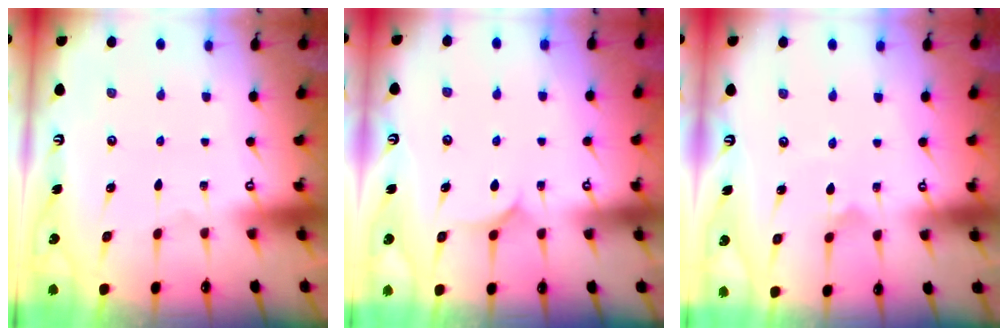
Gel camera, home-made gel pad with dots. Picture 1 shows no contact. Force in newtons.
{"total": 5.1, "press": 5.1, "slide": 0.5}
{"total": 4.4, "press": 4.3, "slide": 0.4}